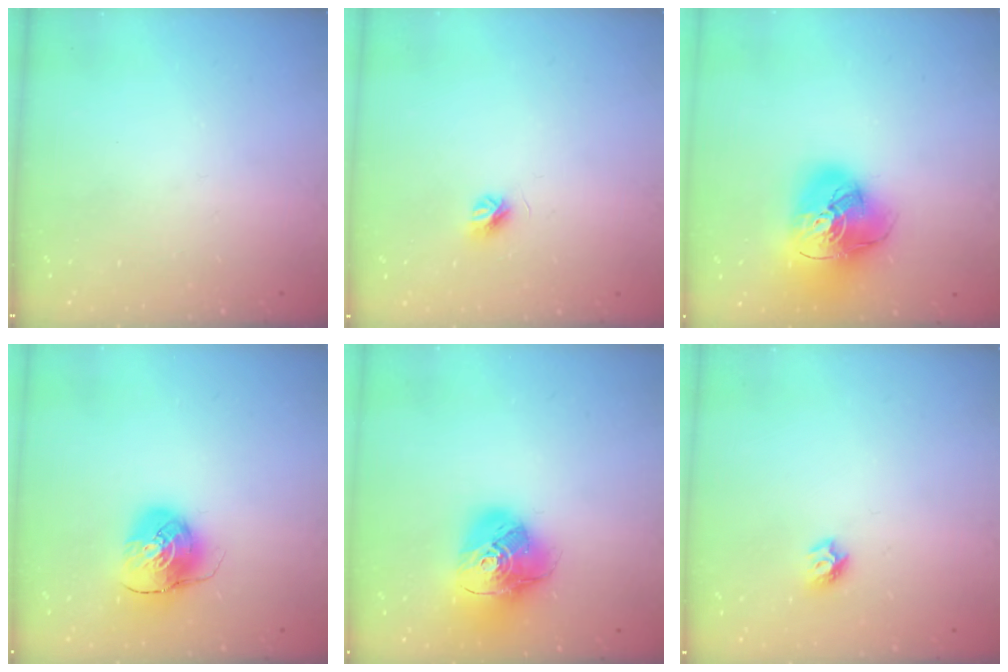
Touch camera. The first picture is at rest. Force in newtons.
{"total": 4.8, "press": 4.7, "slide": 0.4}
{"total": 19.0, "press": 18.8, "slide": 2.5}
{"total": 10.3, "press": 10.3, "slide": 0.5}
{"total": 16.7, "press": 16.6, "slide": 2.2}
{"total": 6.2, "press": 6.2, "slide": 0.6}